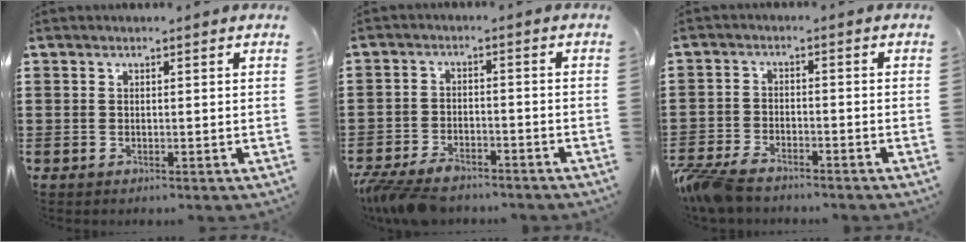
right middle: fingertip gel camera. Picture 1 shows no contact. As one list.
[{"total": 5.0, "force": [-4.5, 1.3, 1.8], "torque": [-0.051, -0.003, -0.092]}, {"total": 4.7, "force": [-4.2, 1.3, 1.7], "torque": [-0.064, -0.009, -0.093]}]